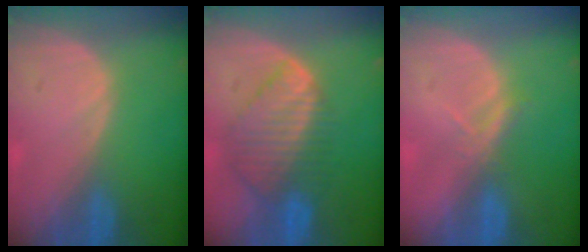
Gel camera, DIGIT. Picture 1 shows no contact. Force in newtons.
{"total": 8.7, "press": 7.7, "slide": 4.0}
{"total": 2.1, "press": 1.9, "slide": 0.9}